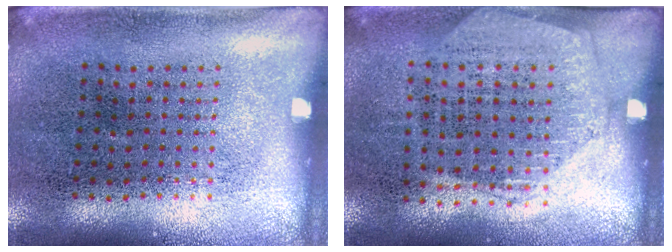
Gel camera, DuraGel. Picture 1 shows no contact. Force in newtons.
{"total": 1.4, "press": 1.2, "slide": 0.8}